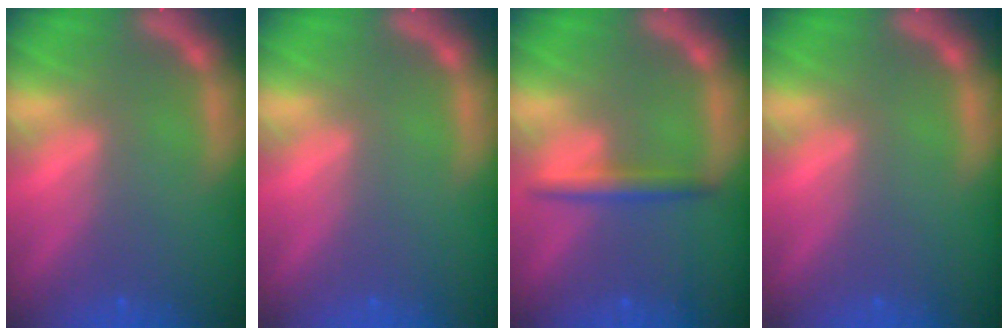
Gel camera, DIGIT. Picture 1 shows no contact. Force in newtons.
{"total": 0.0}
{"total": 2.4}
{"total": 0.0}